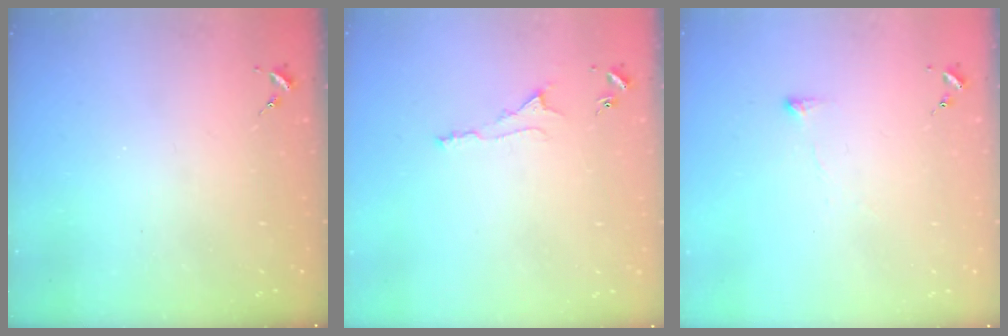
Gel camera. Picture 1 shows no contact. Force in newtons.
{"total": 5.5, "press": 5.4, "slide": 0.7}
{"total": 4.3, "press": 4.2, "slide": 0.7}